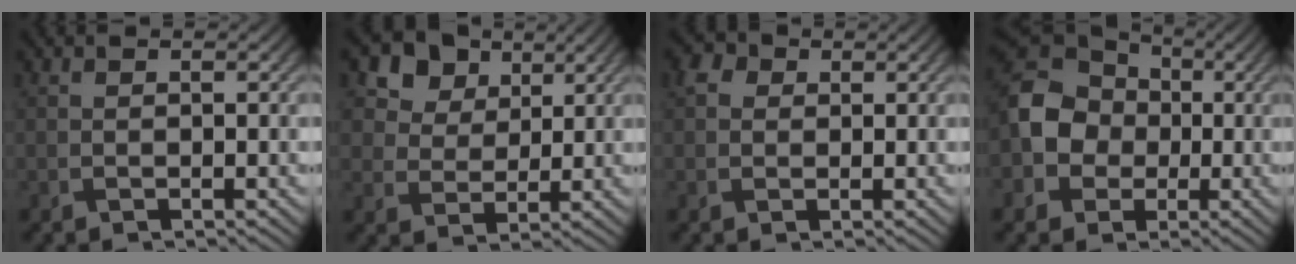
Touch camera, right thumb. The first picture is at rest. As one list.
[{"total": 9.1, "force": [5.0, 6.5, 3.8], "torque": [-0.110, -0.013, 0.101]}, {"total": 2.3, "force": [0.6, 2.0, 1.0], "torque": [-0.023, 0.002, 0.004]}, {"total": 9.9, "force": [-0.7, 8.5, 5.0], "torque": [-0.111, -0.003, -0.032]}]